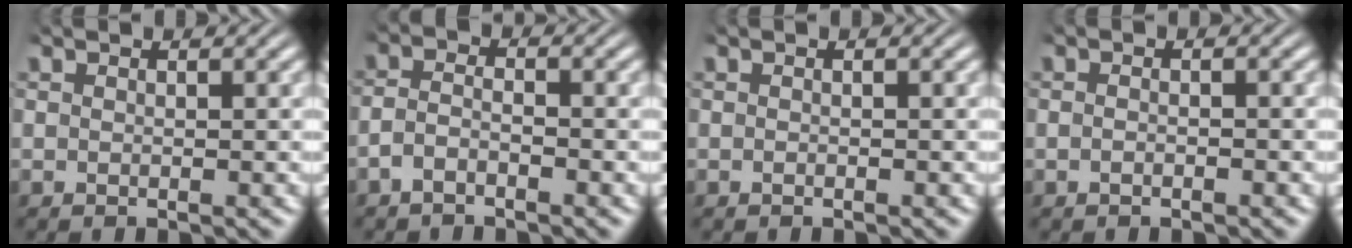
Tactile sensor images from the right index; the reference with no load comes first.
{"total": 2.6, "force": [-1.7, 1.4, 1.4], "torque": [-0.039, -0.010, -0.026]}
{"total": 0.0}
{"total": 0.9, "force": [-0.6, 0.1, 0.6], "torque": [-0.012, 0.005, -0.015]}